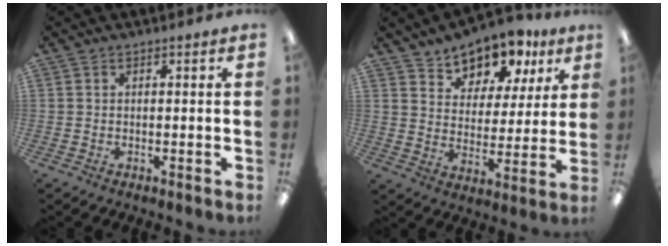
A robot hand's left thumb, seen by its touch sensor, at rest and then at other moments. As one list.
[{"total": 10.9, "force": [9.3, 5.1, 2.0], "torque": [-0.040, -0.076, 0.173]}]